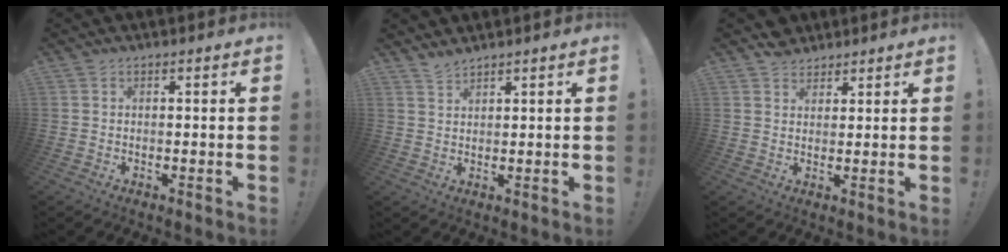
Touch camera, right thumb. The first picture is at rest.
{"total": 2.6, "force": [2.5, 0.4, 0.7], "torque": [-0.010, -0.018, 0.045]}
{"total": 4.2, "force": [3.1, 2.8, 0.3], "torque": [0.006, -0.016, 0.058]}